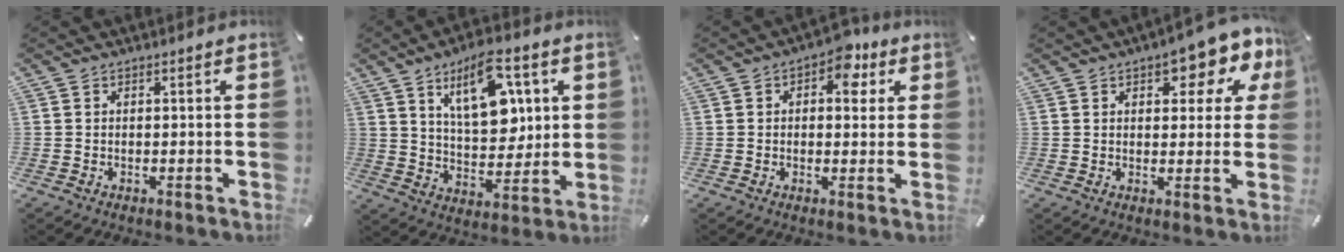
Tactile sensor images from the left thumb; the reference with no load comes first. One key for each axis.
{"total": 15.8, "fx": 7.0, "fy": 8.4, "fz": 11.4, "tx": -0.166, "ty": -0.018, "tz": 0.121}
{"total": 7.3, "fx": 2.8, "fy": 4.7, "fz": 4.9, "tx": -0.046, "ty": -0.012, "tz": 0.040}
{"total": 10.0, "fx": 5.8, "fy": 4.6, "fz": 6.7, "tx": -0.078, "ty": -0.032, "tz": 0.094}